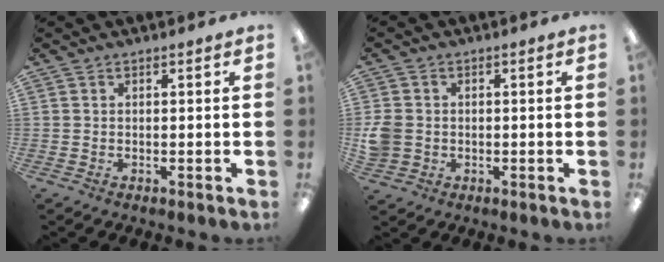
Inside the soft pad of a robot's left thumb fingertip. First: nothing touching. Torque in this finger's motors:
{"motor_torque": [-0.05, 0.06, -0.05, -0.01, 0.00]}